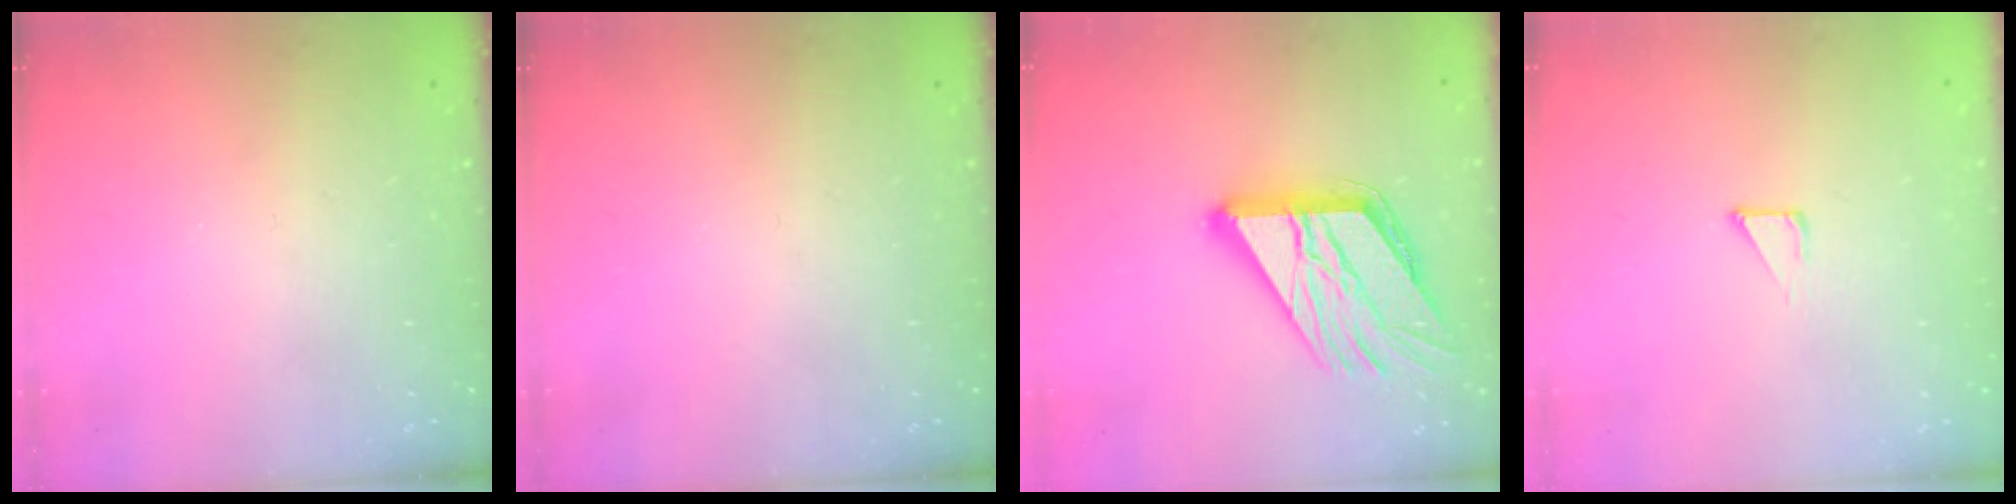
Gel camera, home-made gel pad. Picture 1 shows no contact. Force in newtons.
{"total": 0.0}
{"total": 18.6, "press": 18.5, "slide": 2.2}
{"total": 2.1, "press": 2.1, "slide": 0.1}